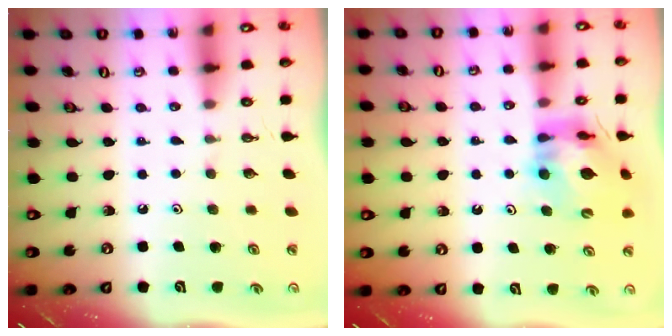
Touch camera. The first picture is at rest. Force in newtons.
{"total": 12.1, "press": 12.0, "slide": 1.4}